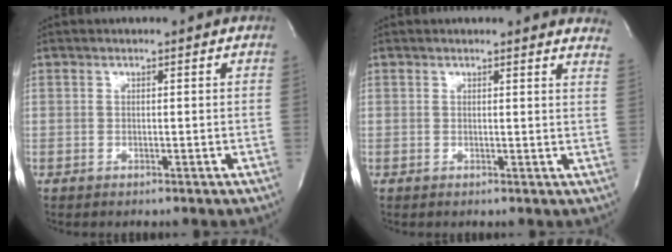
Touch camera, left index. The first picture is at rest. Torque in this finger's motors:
{"motor_torque": [0.56, -0.80, 0.10, -0.03]}